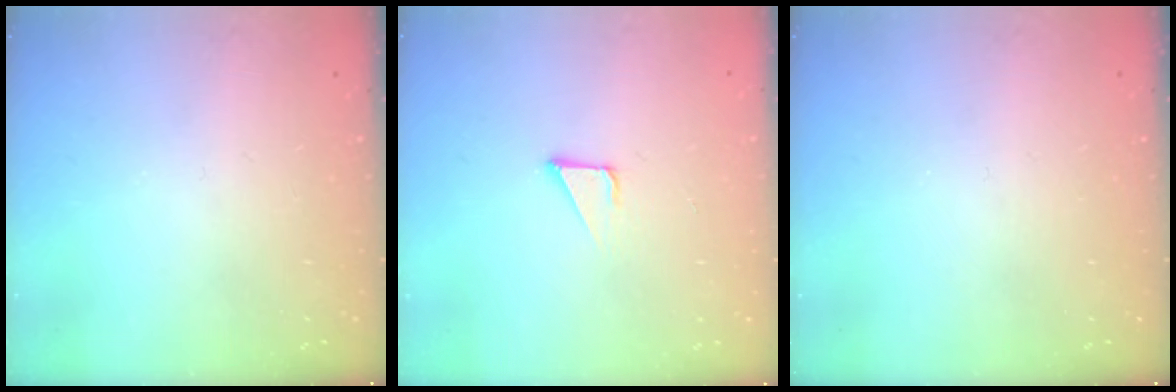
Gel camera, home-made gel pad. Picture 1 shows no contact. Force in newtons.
{"total": 2.4, "press": 2.4, "slide": 0.1}
{"total": 0.0}